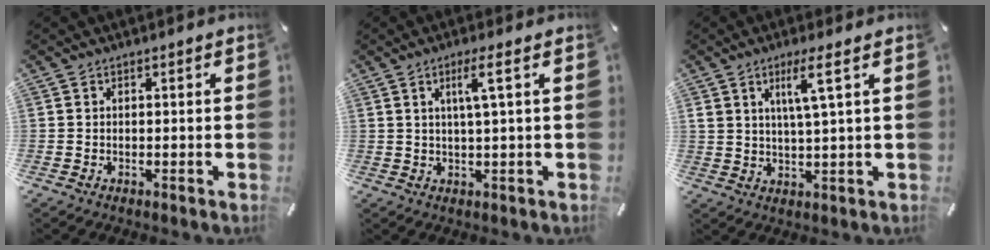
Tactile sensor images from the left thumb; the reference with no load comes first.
{"total": 5.4, "force": [1.7, 0.3, 5.1], "torque": [-0.103, 0.000, 0.024]}
{"total": 6.8, "force": [3.1, 0.6, 6.0], "torque": [-0.118, -0.002, 0.049]}